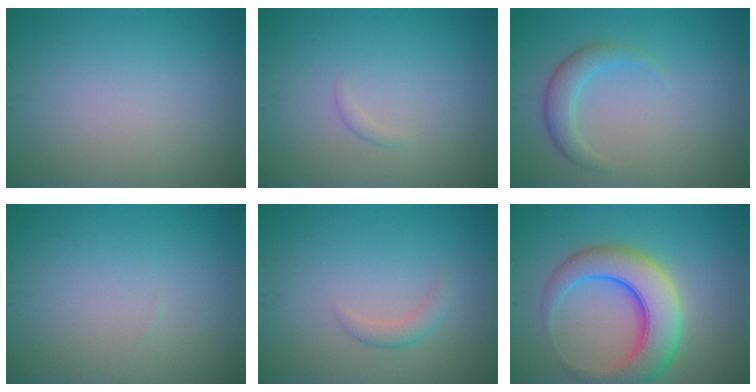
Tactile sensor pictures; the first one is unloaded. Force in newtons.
{"total": 0.5, "press": 0.5, "slide": 0.0}
{"total": 2.4, "press": 2.4, "slide": 0.1}
{"total": 0.0}
{"total": 1.3, "press": 1.3, "slide": 0.1}
{"total": 7.8, "press": 7.8, "slide": 0.3}